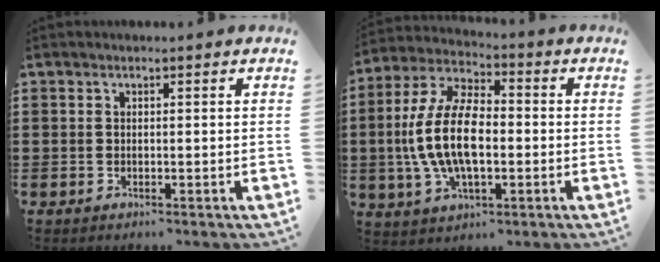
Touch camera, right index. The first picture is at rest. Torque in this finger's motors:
{"motor_torque": [1.94, 0.19, 1.05, 0.21]}